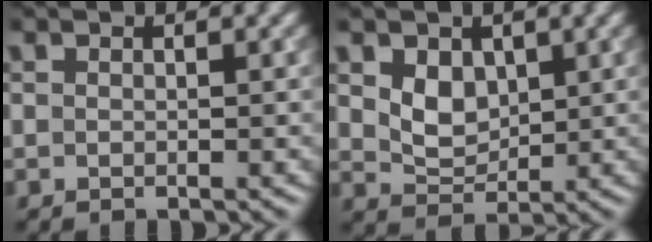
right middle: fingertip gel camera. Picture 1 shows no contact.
{"total": 3.1, "force": [1.1, 2.3, 1.8], "torque": [-0.038, -0.007, 0.020]}